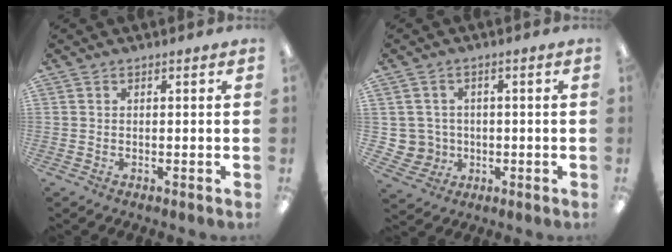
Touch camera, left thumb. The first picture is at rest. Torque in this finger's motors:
{"motor_torque": [-0.24, 0.28, -0.15, 0.08, -0.04]}